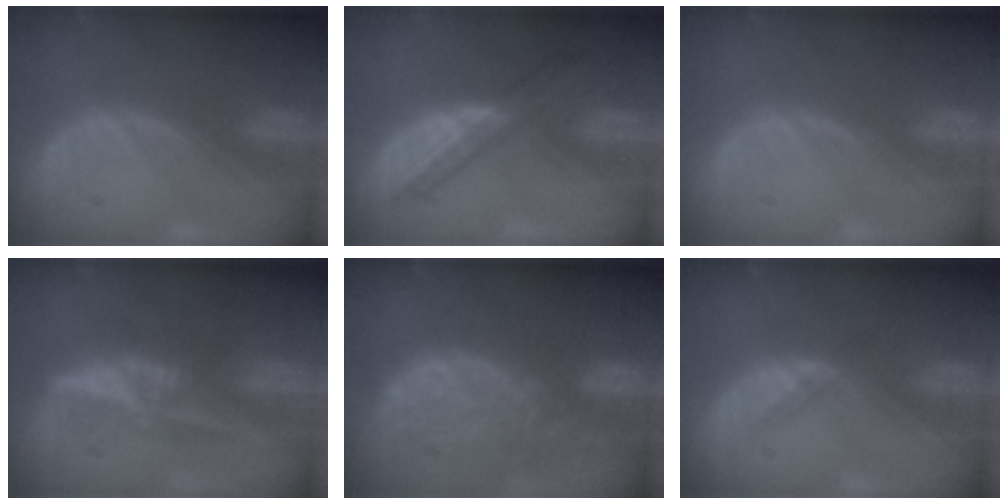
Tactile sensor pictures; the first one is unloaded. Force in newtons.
{"total": 6.1, "press": 5.6, "slide": 2.5}
{"total": 0.0}
{"total": 5.2, "press": 5.1, "slide": 1.0}
{"total": 11.1, "press": 9.6, "slide": 5.5}
{"total": 1.5, "press": 1.5, "slide": 0.1}